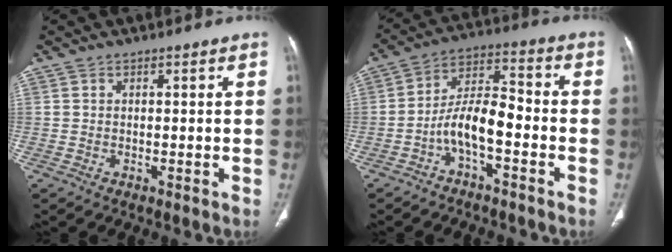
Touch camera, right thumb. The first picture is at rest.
{"total": 9.1, "force": [-3.5, 3.6, 7.6], "torque": [-0.140, 0.052, -0.071]}